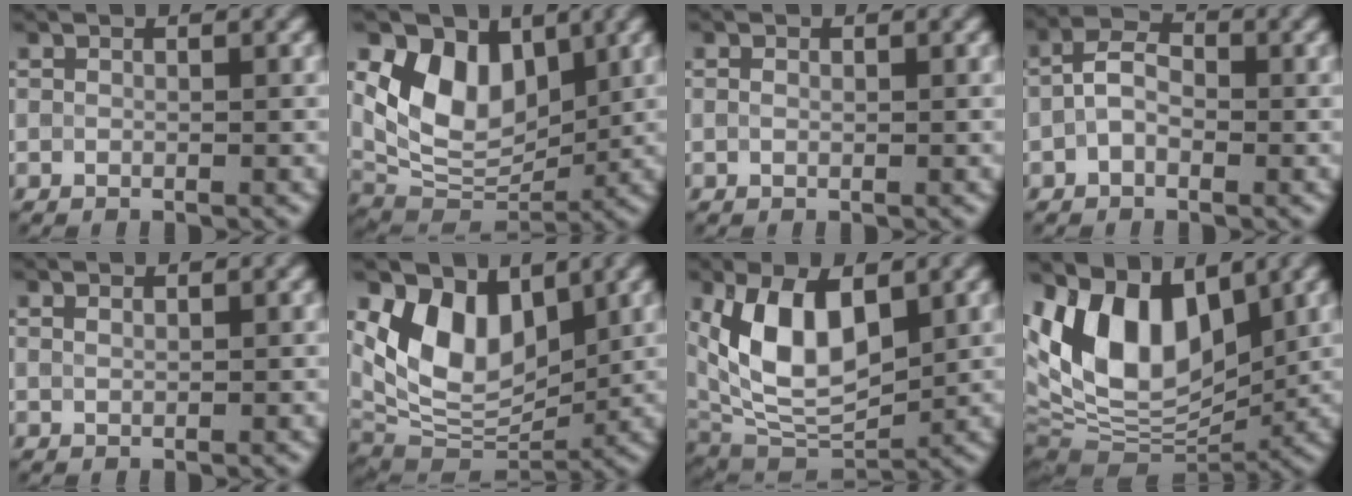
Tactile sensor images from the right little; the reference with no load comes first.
{"total": 7.8, "force": [2.8, 5.1, 5.1], "torque": [-0.091, -0.007, 0.048]}
{"total": 0.5, "force": [0.2, 0.3, 0.4], "torque": [-0.010, 0.001, -0.001]}
{"total": 2.9, "force": [-0.7, 1.8, 2.2], "torque": [-0.046, 0.013, -0.024]}
{"total": 0.7, "force": [0.5, 0.2, 0.4], "torque": [-0.013, 0.003, 0.011]}
{"total": 7.9, "force": [3.0, 4.8, 5.5], "torque": [-0.100, -0.009, 0.049]}
{"total": 9.4, "force": [2.1, 5.0, 7.7], "torque": [-0.155, 0.001, 0.035]}
{"total": 12.2, "force": [3.6, 7.1, 9.2], "torque": [-0.171, 0.014, 0.056]}